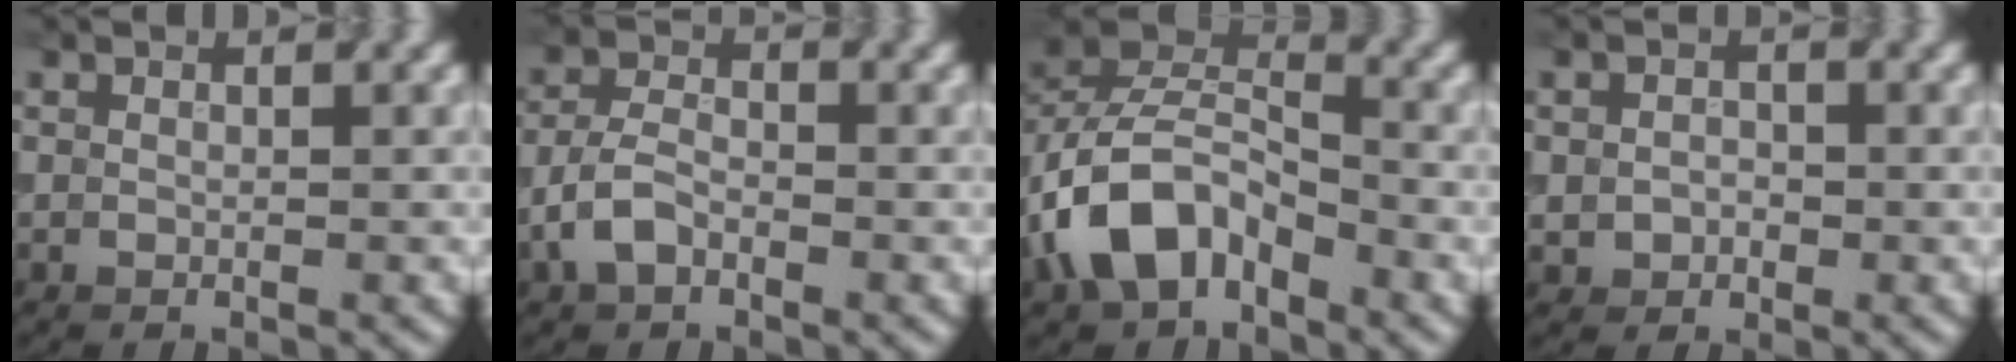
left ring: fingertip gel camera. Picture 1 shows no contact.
{"total": 3.0, "force": [-1.5, 1.7, 1.9], "torque": [-0.037, 0.007, -0.039]}
{"total": 7.3, "force": [-3.4, 4.5, 4.7], "torque": [-0.080, 0.006, -0.072]}
{"total": 1.8, "force": [-0.2, 1.5, 0.9], "torque": [-0.013, -0.003, -0.007]}